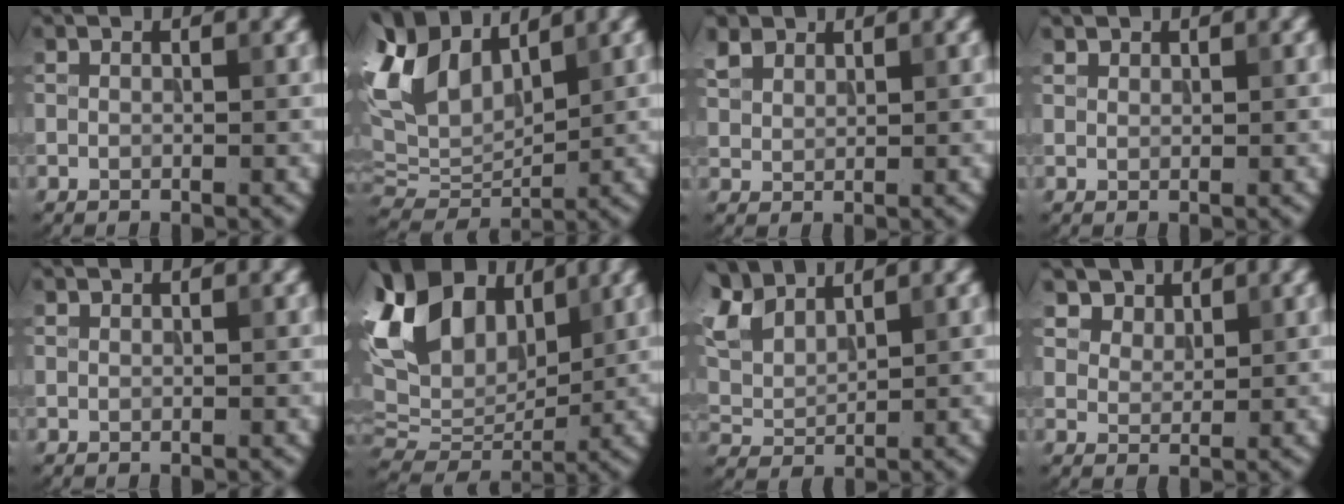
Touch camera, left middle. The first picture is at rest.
{"total": 9.2, "force": [5.1, 5.2, 5.6], "torque": [-0.136, 0.025, 0.094]}
{"total": 2.3, "force": [1.8, 1.3, 0.6], "torque": [-0.023, 0.011, 0.040]}
{"total": 0.8, "force": [0.7, 0.4, -0.1], "torque": [0.001, 0.004, 0.016]}
{"total": 0.0}
{"total": 13.4, "force": [5.6, 8.4, 8.8], "torque": [-0.198, 0.035, 0.094]}
{"total": 5.7, "force": [4.5, 2.4, 2.6], "torque": [-0.078, 0.022, 0.086]}
{"total": 3.4, "force": [2.6, 2.0, 0.8], "torque": [-0.036, -0.017, 0.068]}